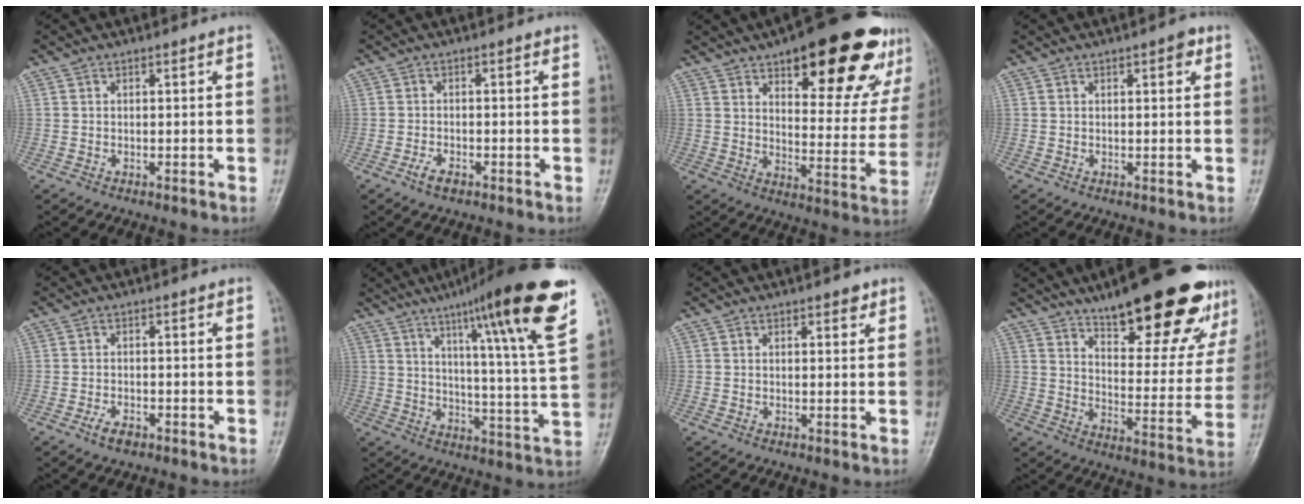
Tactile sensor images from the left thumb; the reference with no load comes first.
{"total": 2.5, "force": [-1.5, 1.2, 1.6], "torque": [-0.035, 0.005, -0.028]}
{"total": 26.0, "force": [15.8, 9.3, 18.4], "torque": [-0.204, -0.056, 0.217]}
{"total": 2.4, "force": [1.2, 0.9, 1.9], "torque": [-0.020, -0.001, 0.013]}
{"total": 2.6, "force": [-1.6, 1.3, 1.6], "torque": [-0.033, 0.005, -0.027]}
{"total": 22.4, "force": [13.1, 1.5, 18.1], "torque": [-0.245, -0.050, 0.186]}
{"total": 2.0, "force": [1.3, 0.9, 1.3], "torque": [-0.008, -0.005, 0.015]}
{"total": 26.3, "force": [17.7, 7.9, 17.7], "torque": [-0.206, -0.071, 0.250]}